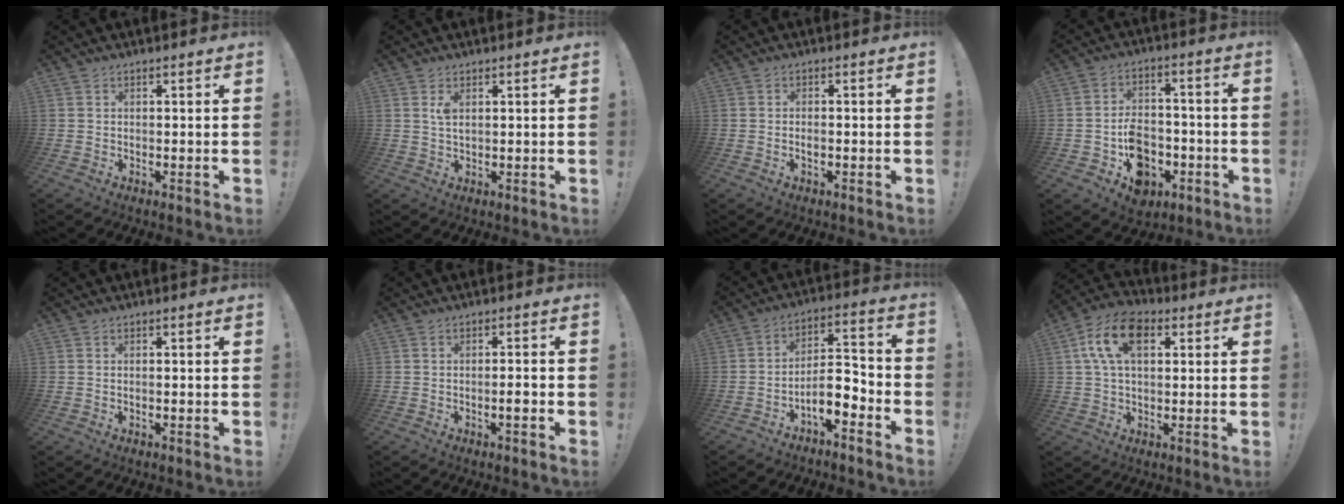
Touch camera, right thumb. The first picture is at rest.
{"total": 2.4, "force": [1.0, 0.9, 1.9], "torque": [-0.031, -0.002, 0.014]}
{"total": 1.4, "force": [-0.6, 0.7, 1.0], "torque": [-0.016, 0.004, -0.010]}
{"total": 11.7, "force": [-4.9, 8.8, 5.9], "torque": [-0.079, 0.041, -0.073]}
{"total": 0.6, "force": [-0.5, -0.2, 0.3], "torque": [-0.011, 0.002, -0.008]}
{"total": 3.1, "force": [-1.3, 0.0, 2.8], "torque": [-0.042, -0.003, -0.025]}
{"total": 9.0, "force": [-5.7, 3.2, 6.2], "torque": [-0.097, 0.023, -0.100]}
{"total": 13.2, "force": [4.2, 7.9, 9.6], "torque": [-0.182, 0.008, 0.080]}